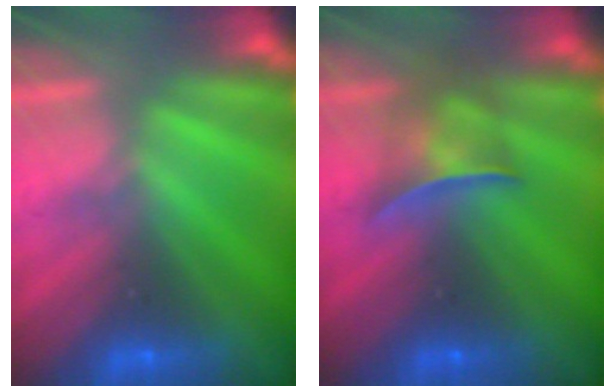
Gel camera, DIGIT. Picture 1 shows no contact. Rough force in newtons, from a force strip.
{"total": 8.4}